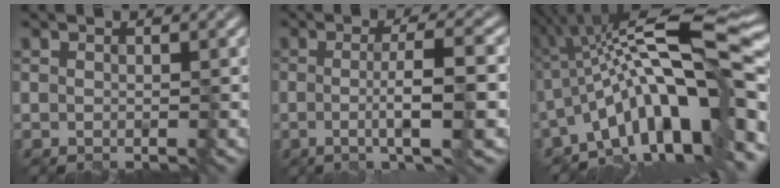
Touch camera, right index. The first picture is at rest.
{"total": 6.3, "force": [-0.9, 1.2, 6.1], "torque": [-0.093, 0.003, -0.017]}
{"total": 13.6, "force": [-2.9, 3.4, 12.8], "torque": [-0.191, 0.030, -0.051]}